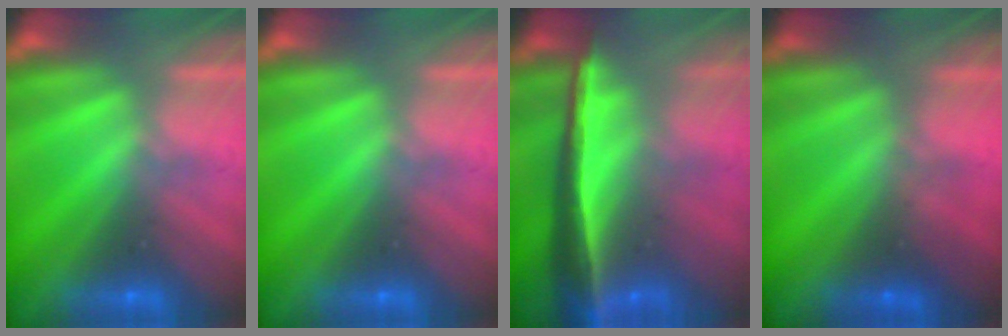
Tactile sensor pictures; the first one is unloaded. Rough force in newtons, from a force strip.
{"total": 0.0}
{"total": 8.4}
{"total": 2.2}